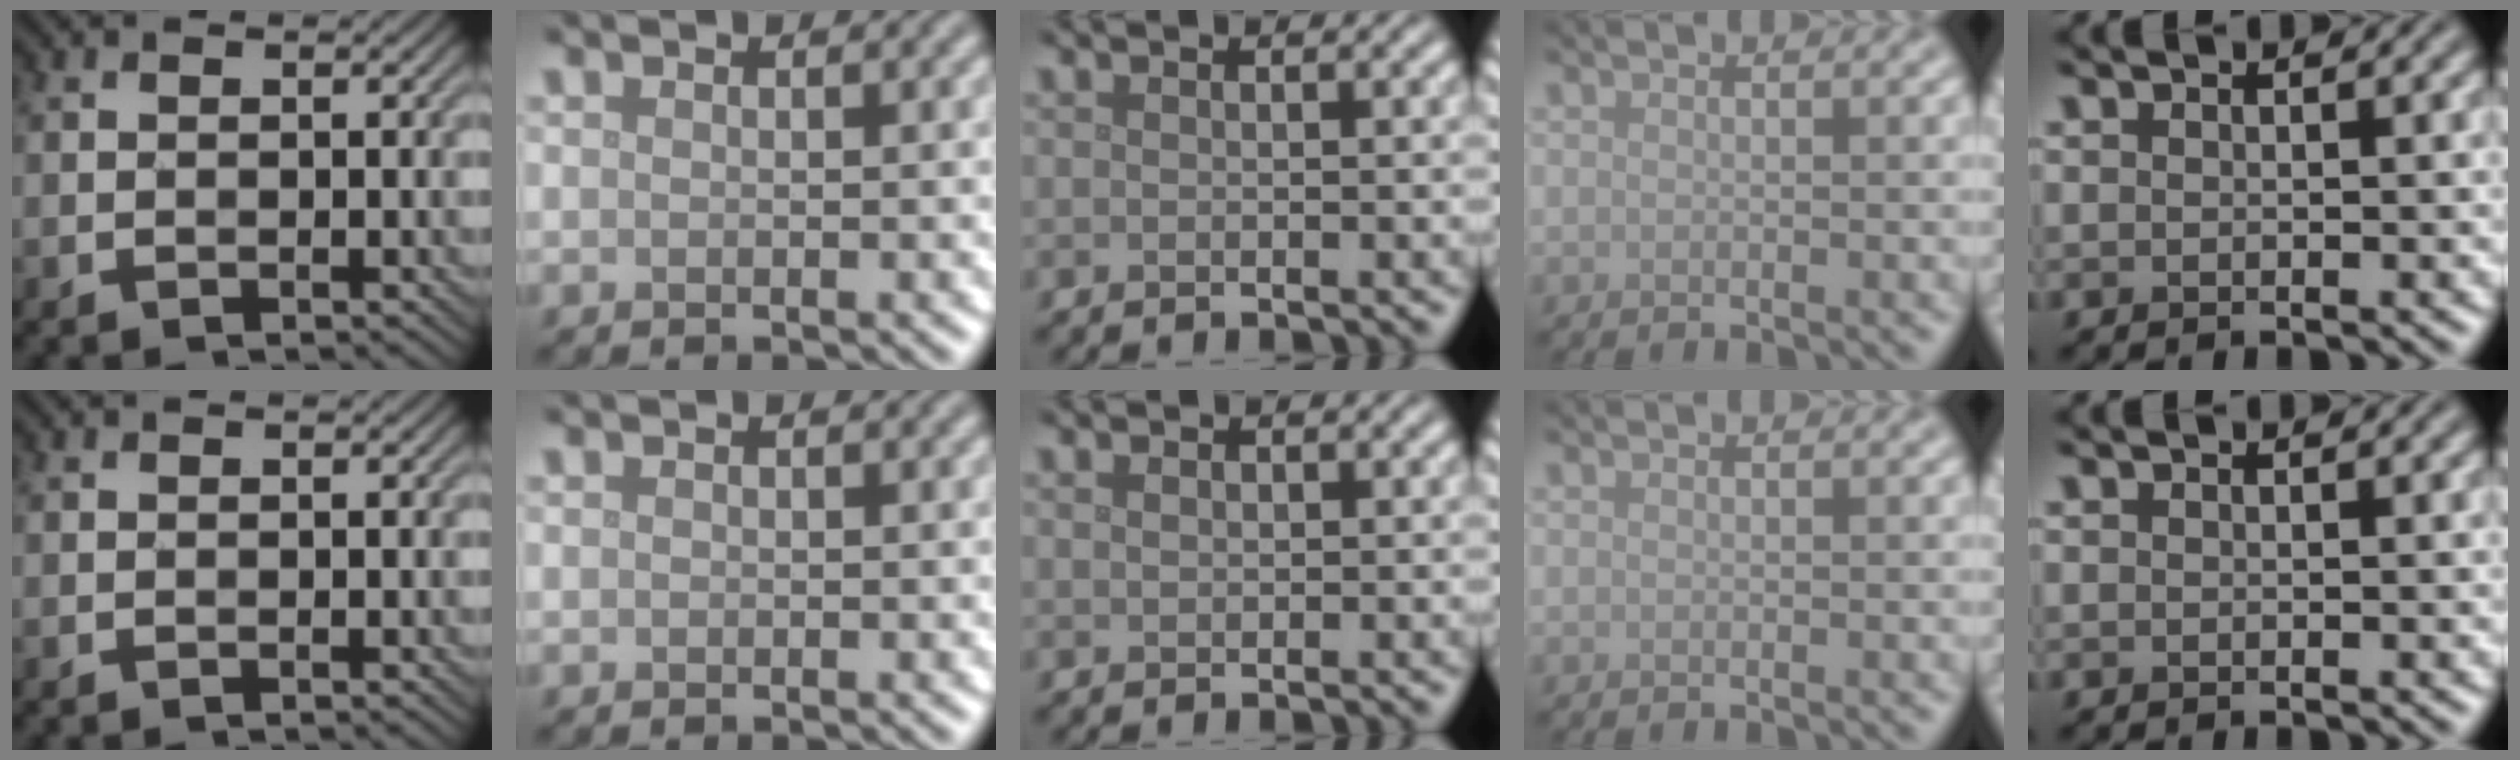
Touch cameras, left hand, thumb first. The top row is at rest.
{"middle": {"total": 0.5, "force": [0.3, 0.4, 0.2], "torque": [-0.006, 0.000, 0.005]}}